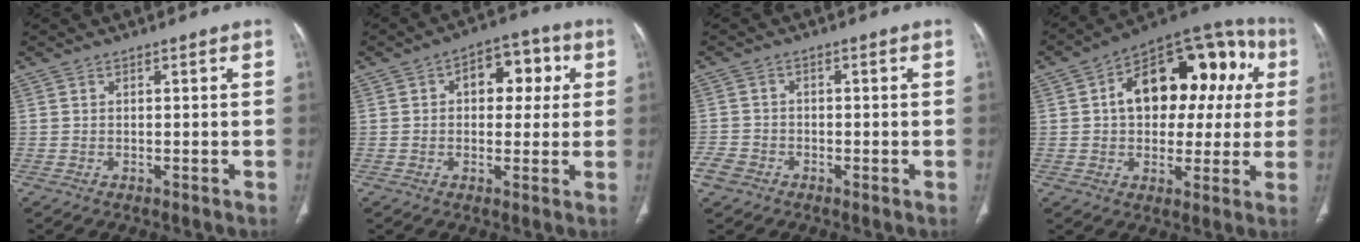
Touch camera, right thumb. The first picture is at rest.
{"total": 9.3, "force": [2.2, 6.0, 6.8], "torque": [-0.048, 0.016, 0.026]}
{"total": 3.5, "force": [-2.0, 2.6, 1.4], "torque": [-0.024, 0.008, -0.041]}
{"total": 22.4, "force": [4.1, 13.6, 17.3], "torque": [-0.194, 0.040, 0.052]}